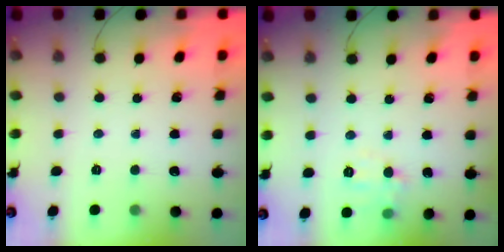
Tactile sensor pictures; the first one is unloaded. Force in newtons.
{"total": 5.8, "press": 5.7, "slide": 1.1}